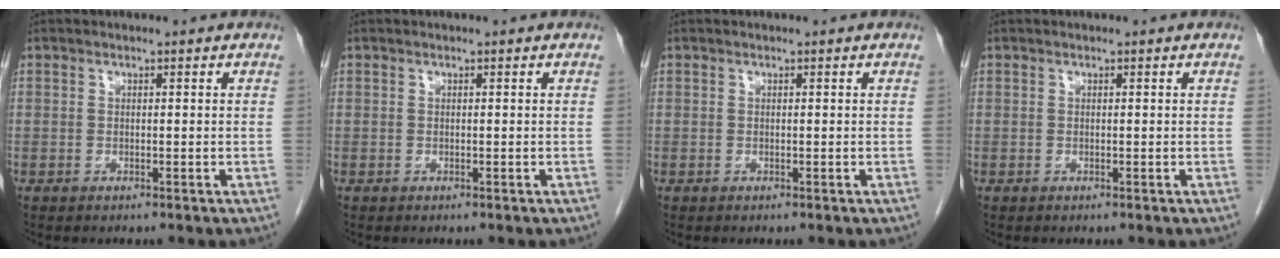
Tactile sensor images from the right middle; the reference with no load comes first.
{"total": 0.0}
{"total": 0.0}
{"total": 0.0}